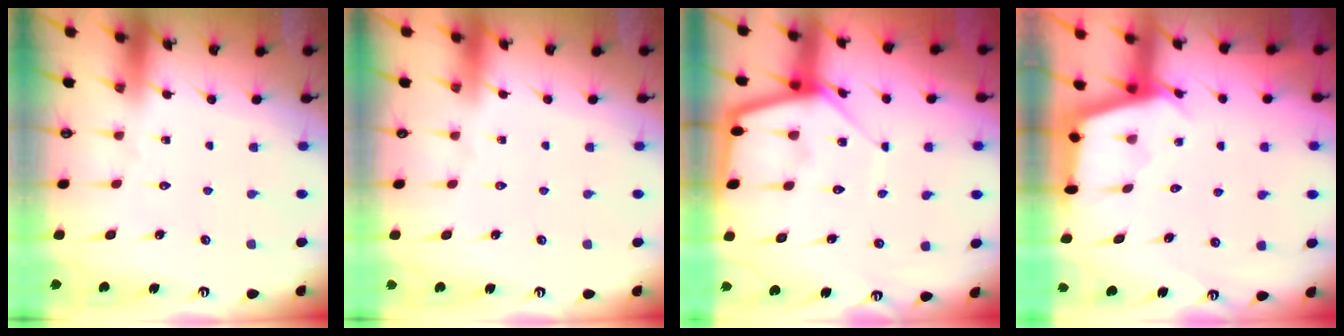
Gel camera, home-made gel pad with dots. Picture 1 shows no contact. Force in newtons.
{"total": 0.6, "press": 0.6, "slide": 0.2}
{"total": 10.5, "press": 10.4, "slide": 1.0}
{"total": 2.7, "press": 2.7, "slide": 0.3}